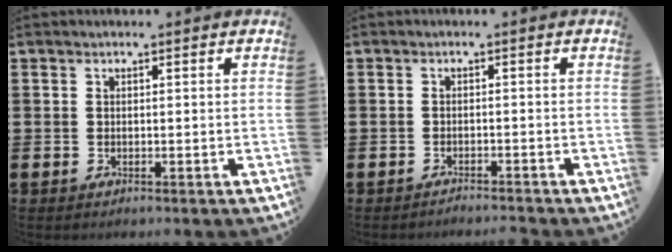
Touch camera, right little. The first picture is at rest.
{"total": 1.2, "force": [-1.2, -0.1, -0.1], "torque": [-0.001, 0.002, -0.025]}